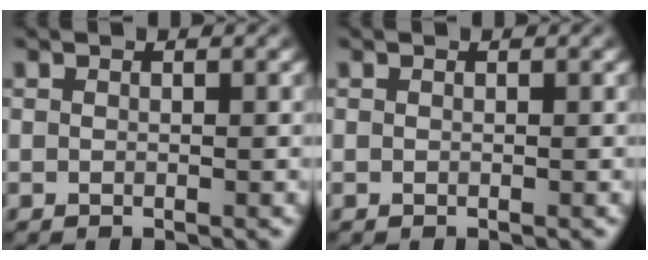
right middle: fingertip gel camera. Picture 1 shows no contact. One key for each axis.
{"total": 0.0}